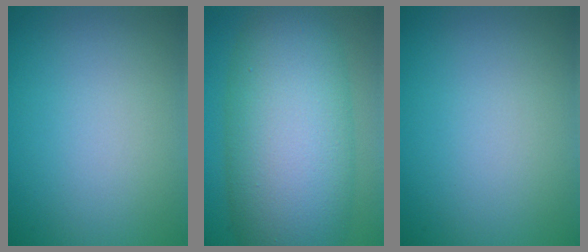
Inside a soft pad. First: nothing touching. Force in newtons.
{"total": 13.8, "press": 13.8, "slide": 0.4}
{"total": 0.0}